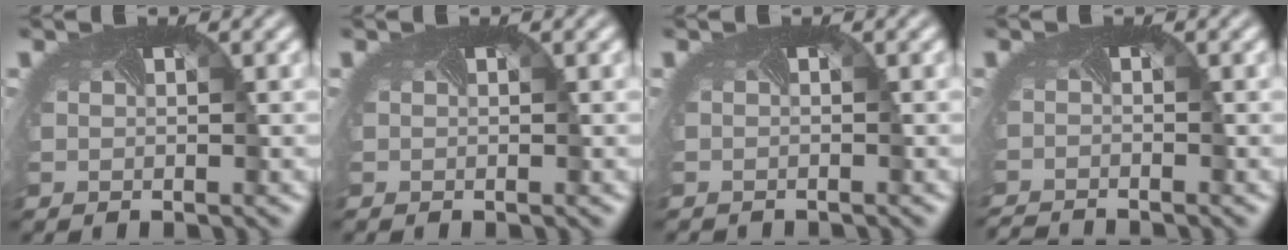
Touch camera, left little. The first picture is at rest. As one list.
[{"total": 0.0}, {"total": 0.7, "force": [-0.6, -0.3, -0.2], "torque": [0.003, -0.011, -0.011]}, {"total": 2.3, "force": [-2.3, -0.3, -0.1], "torque": [-0.005, -0.020, -0.042]}]